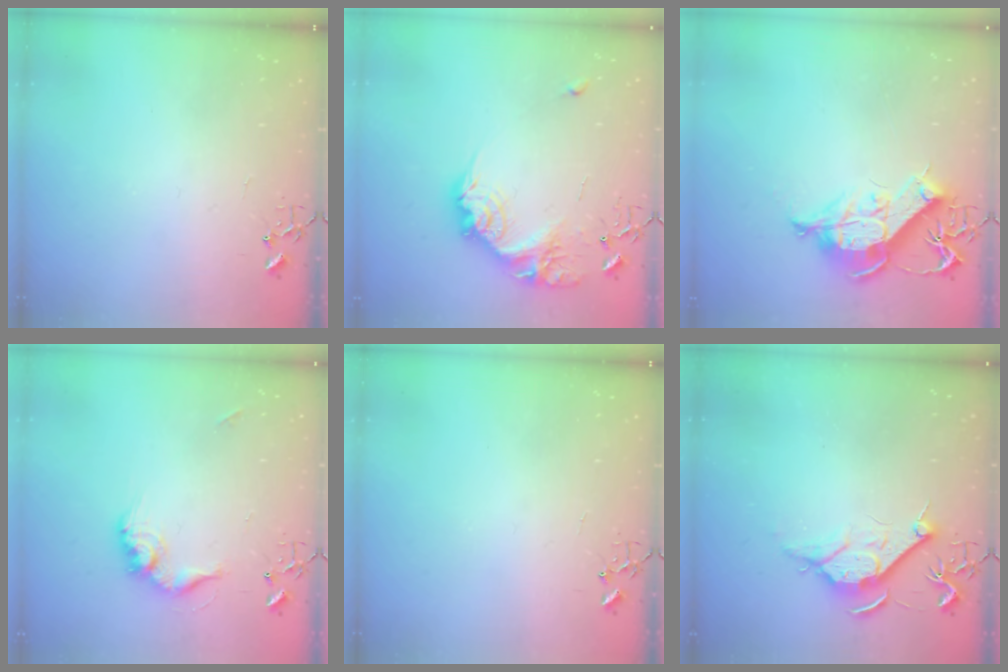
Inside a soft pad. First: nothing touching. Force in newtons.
{"total": 19.5, "press": 19.5, "slide": 1.4}
{"total": 15.8, "press": 15.7, "slide": 1.6}
{"total": 13.0, "press": 13.0, "slide": 1.0}
{"total": 0.0}
{"total": 9.7, "press": 9.7, "slide": 0.7}